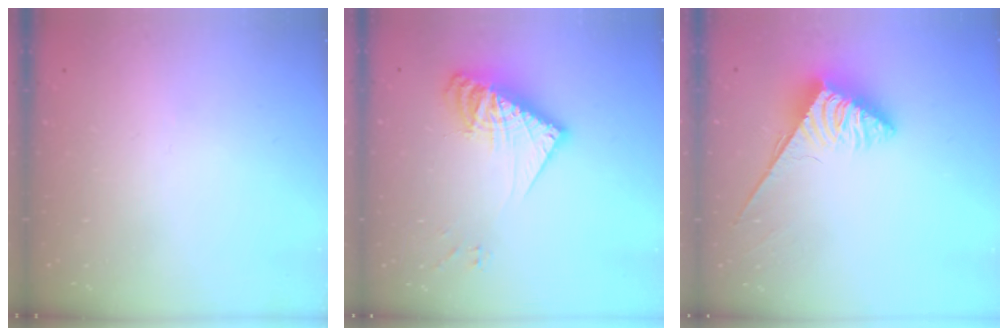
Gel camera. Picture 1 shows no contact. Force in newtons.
{"total": 14.6, "press": 14.6, "slide": 1.3}
{"total": 3.8, "press": 3.8, "slide": 0.4}